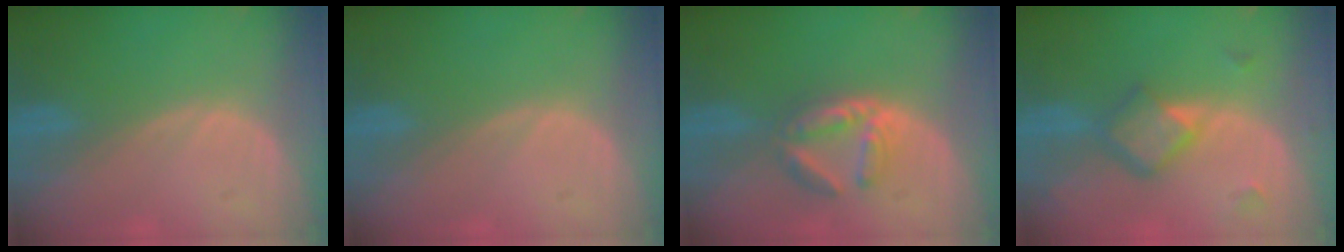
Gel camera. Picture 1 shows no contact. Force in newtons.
{"total": 0.0}
{"total": 5.3, "press": 5.2, "slide": 0.8}
{"total": 5.9, "press": 5.0, "slide": 3.0}